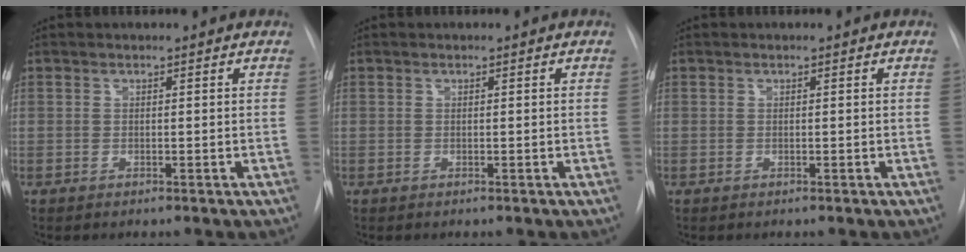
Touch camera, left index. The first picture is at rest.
{"total": 0.0}
{"total": 0.0}